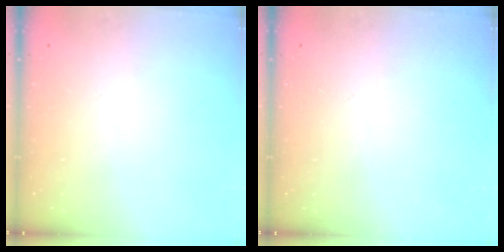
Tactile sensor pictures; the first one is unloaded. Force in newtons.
{"total": 0.0}